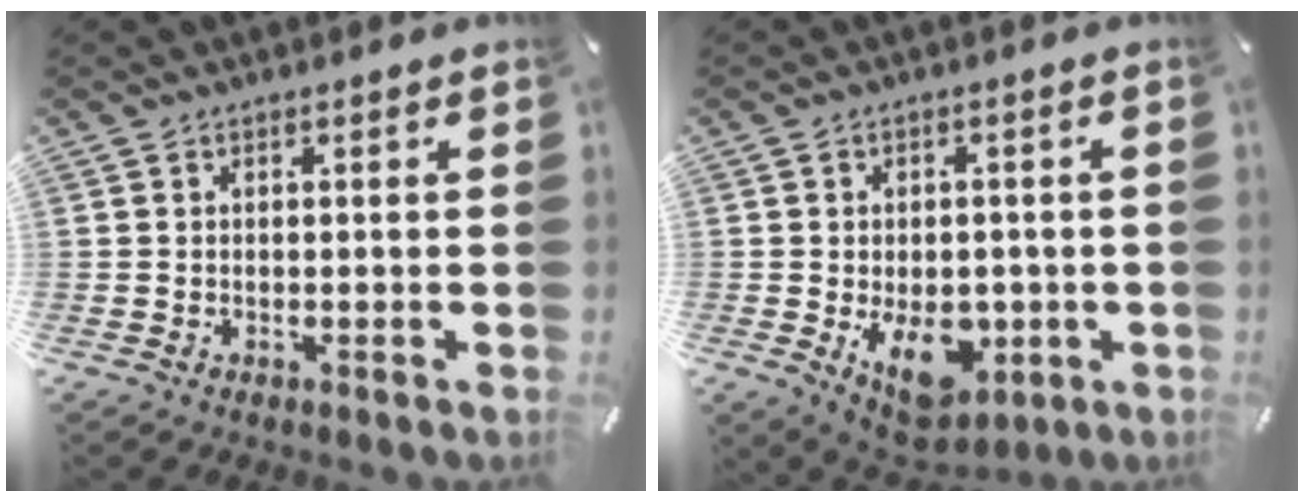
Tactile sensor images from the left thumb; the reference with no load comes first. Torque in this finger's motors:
{"motor_torque": [0.47, 1.11, 0.25, 0.10, 0.14]}